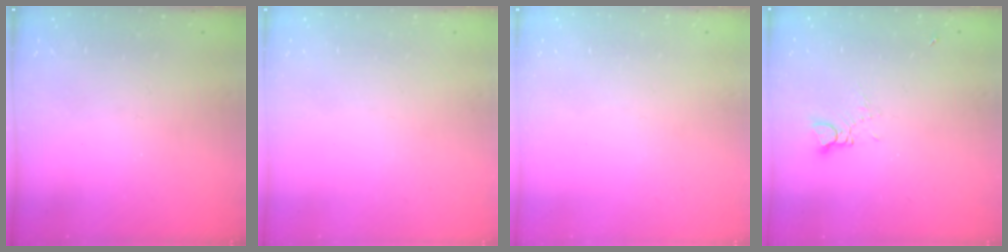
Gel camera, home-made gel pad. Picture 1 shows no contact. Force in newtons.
{"total": 0.0}
{"total": 0.0}
{"total": 2.7, "press": 2.7, "slide": 0.2}